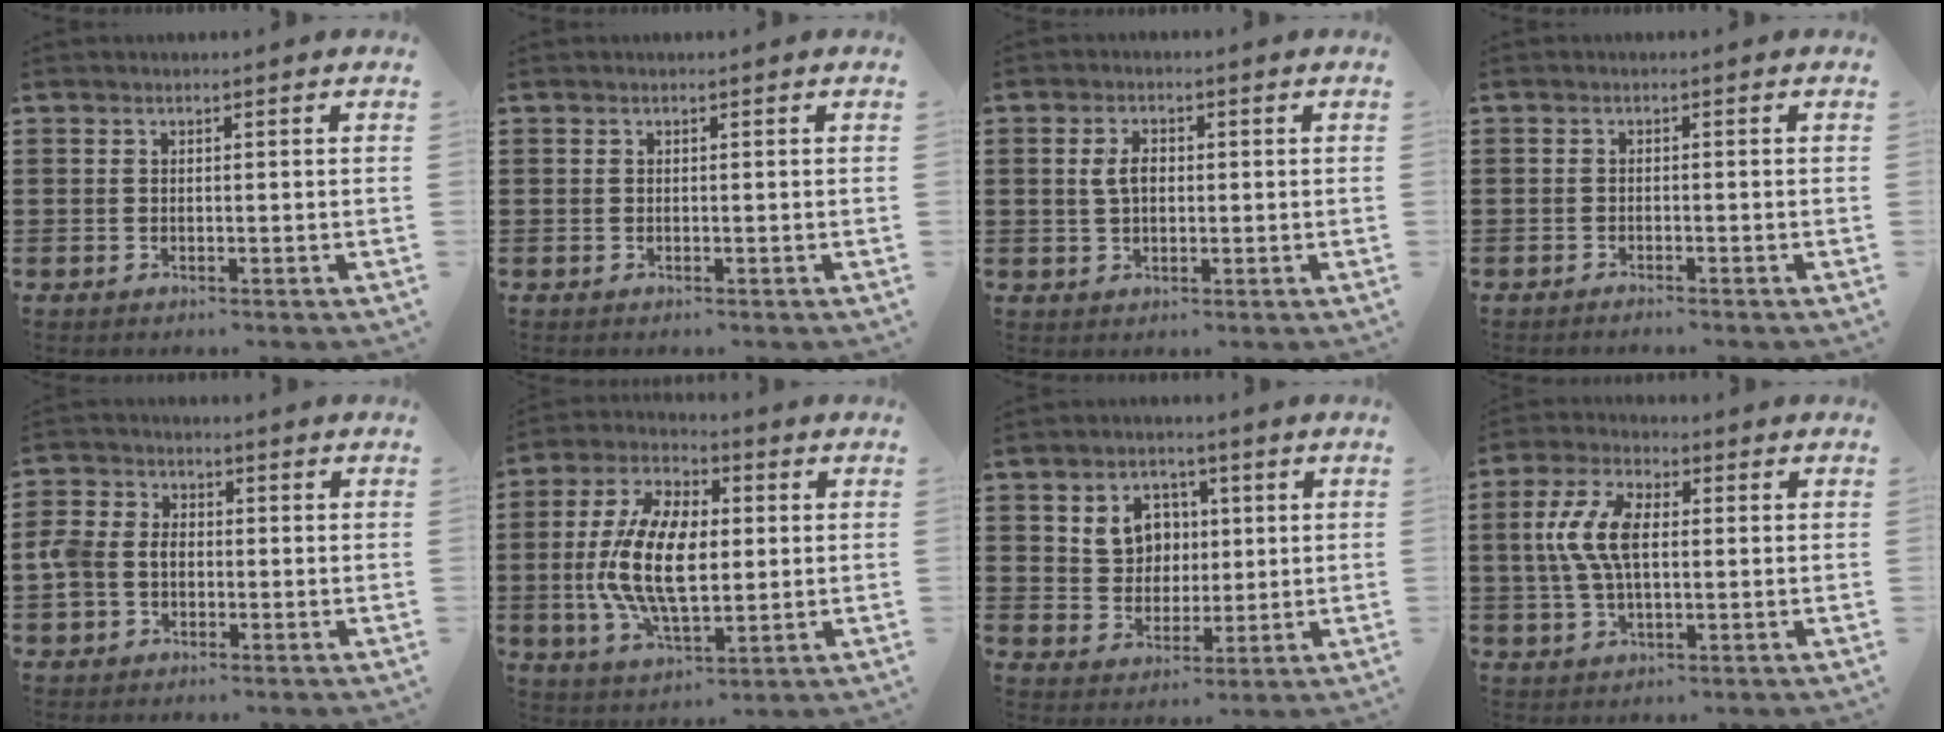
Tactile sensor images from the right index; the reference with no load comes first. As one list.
[{"total": 0.0}, {"total": 3.3, "force": [0.4, 1.9, 2.7], "torque": [-0.057, 0.010, 0.006]}, {"total": 0.9, "force": [-0.9, -0.1, 0.1], "torque": [-0.004, -0.001, -0.017]}, {"total": 4.6, "force": [-0.8, 3.8, 2.5], "torque": [-0.085, 0.000, -0.025]}, {"total": 13.3, "force": [-0.4, 7.0, 11.3], "torque": [-0.249, 0.001, -0.009]}, {"total": 6.1, "force": [1.7, 5.4, 2.3], "torque": [-0.063, 0.016, 0.027]}, {"total": 8.2, "force": [0.6, 3.9, 7.2], "torque": [-0.165, 0.006, 0.001]}]